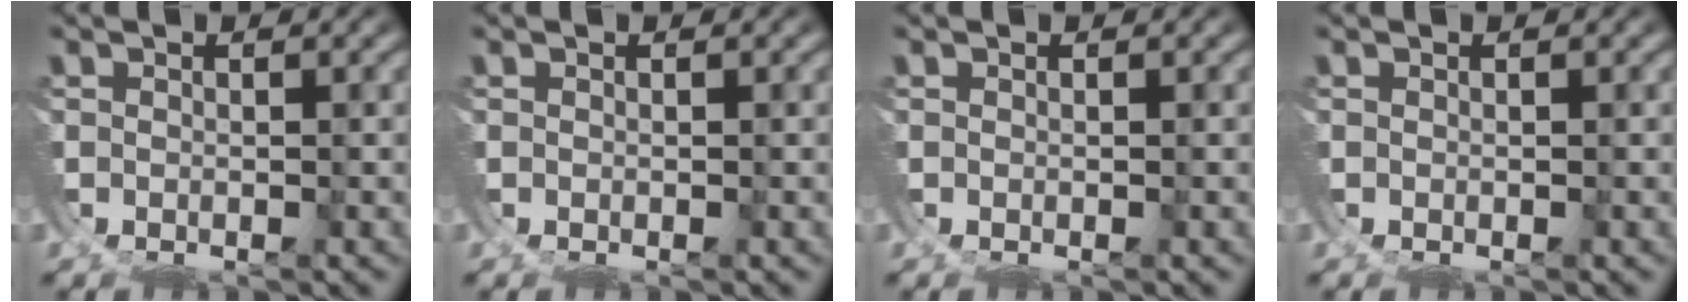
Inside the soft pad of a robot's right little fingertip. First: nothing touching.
{"total": 0.0}
{"total": 0.0}
{"total": 0.0}